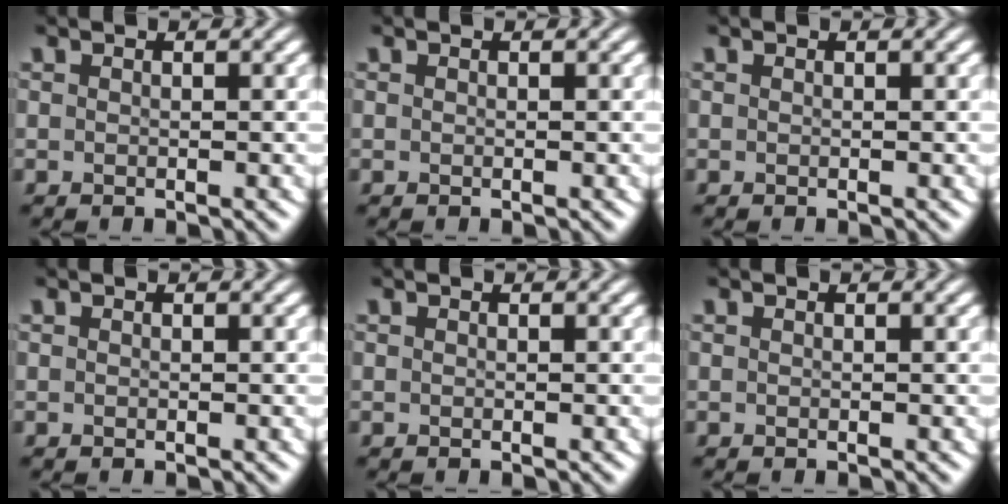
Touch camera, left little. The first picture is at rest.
{"total": 0.0}
{"total": 0.0}
{"total": 0.0}
{"total": 0.0}
{"total": 0.0}